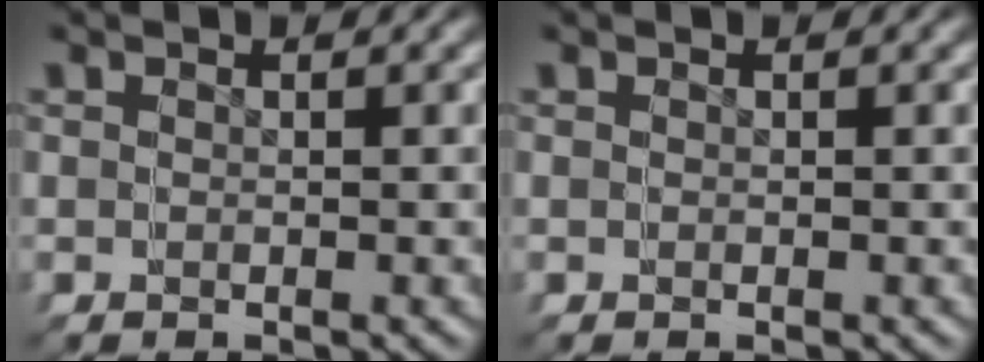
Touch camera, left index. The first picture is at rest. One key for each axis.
{"total": 0.0}